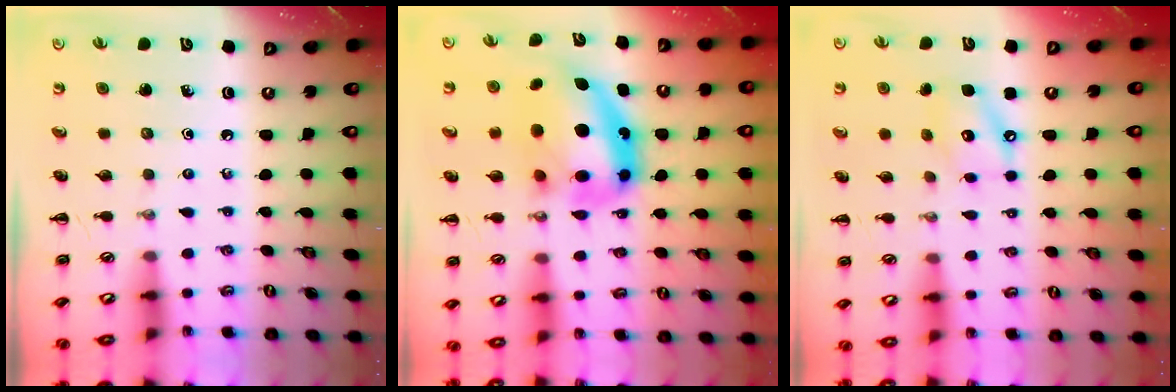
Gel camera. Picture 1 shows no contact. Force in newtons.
{"total": 17.0, "press": 16.5, "slide": 4.3}
{"total": 9.2, "press": 9.1, "slide": 1.2}